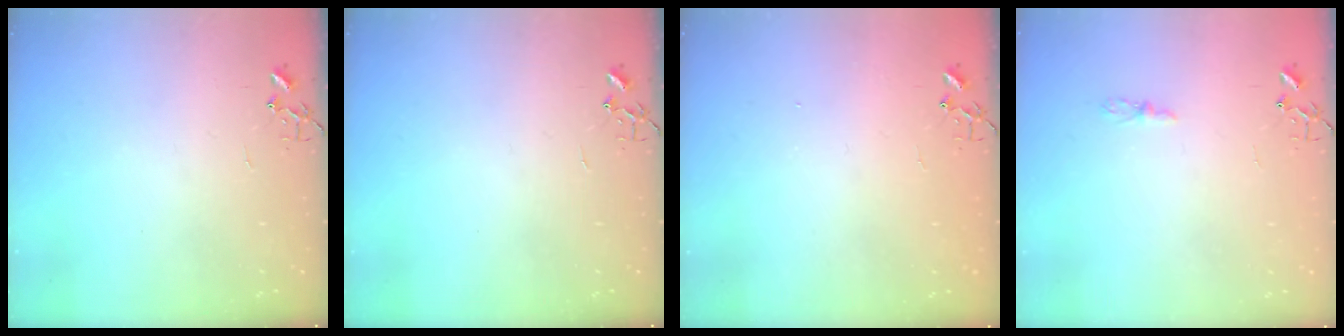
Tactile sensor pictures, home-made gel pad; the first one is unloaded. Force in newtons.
{"total": 0.0}
{"total": 1.1, "press": 1.1, "slide": 0.1}
{"total": 4.4, "press": 4.3, "slide": 0.5}